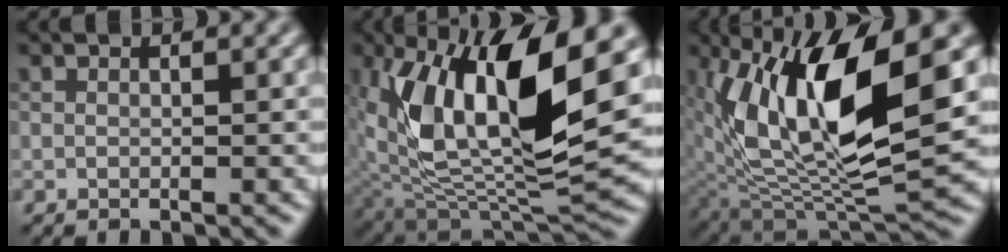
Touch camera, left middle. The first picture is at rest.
{"total": 13.4, "force": [3.5, 5.8, 11.5], "torque": [-0.221, -0.009, 0.073]}
{"total": 11.8, "force": [3.2, 4.7, 10.3], "torque": [-0.200, -0.012, 0.077]}